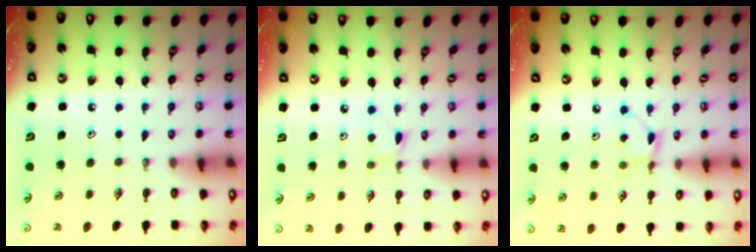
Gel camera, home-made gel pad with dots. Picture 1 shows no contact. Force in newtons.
{"total": 3.0, "press": 3.0, "slide": 0.5}
{"total": 2.4, "press": 2.4, "slide": 0.1}